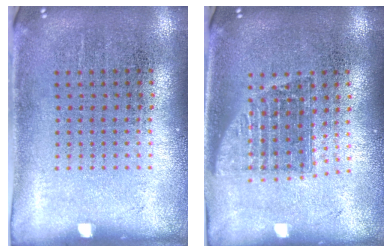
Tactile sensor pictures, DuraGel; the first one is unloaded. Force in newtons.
{"total": 1.4, "press": 1.1, "slide": 0.9}